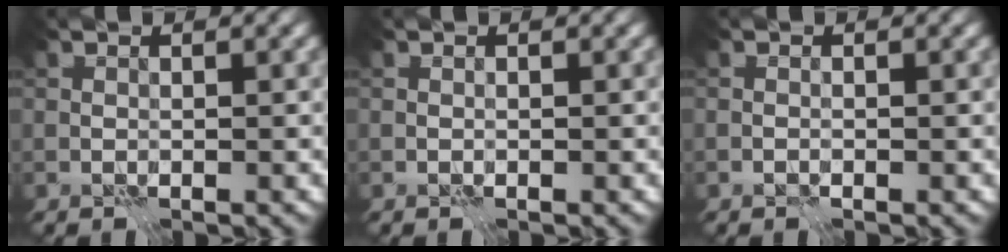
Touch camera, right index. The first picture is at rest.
{"total": 0.0}
{"total": 0.0}